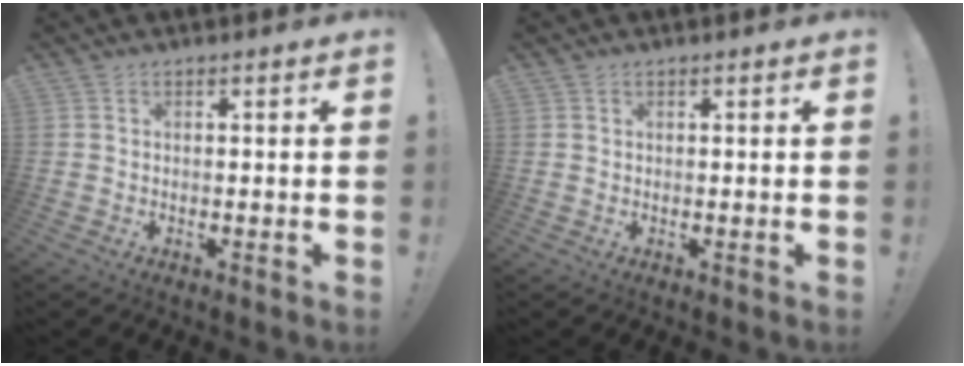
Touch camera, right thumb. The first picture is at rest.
{"total": 0.6, "force": [0.3, 0.5, -0.1], "torque": [0.006, 0.000, 0.005]}